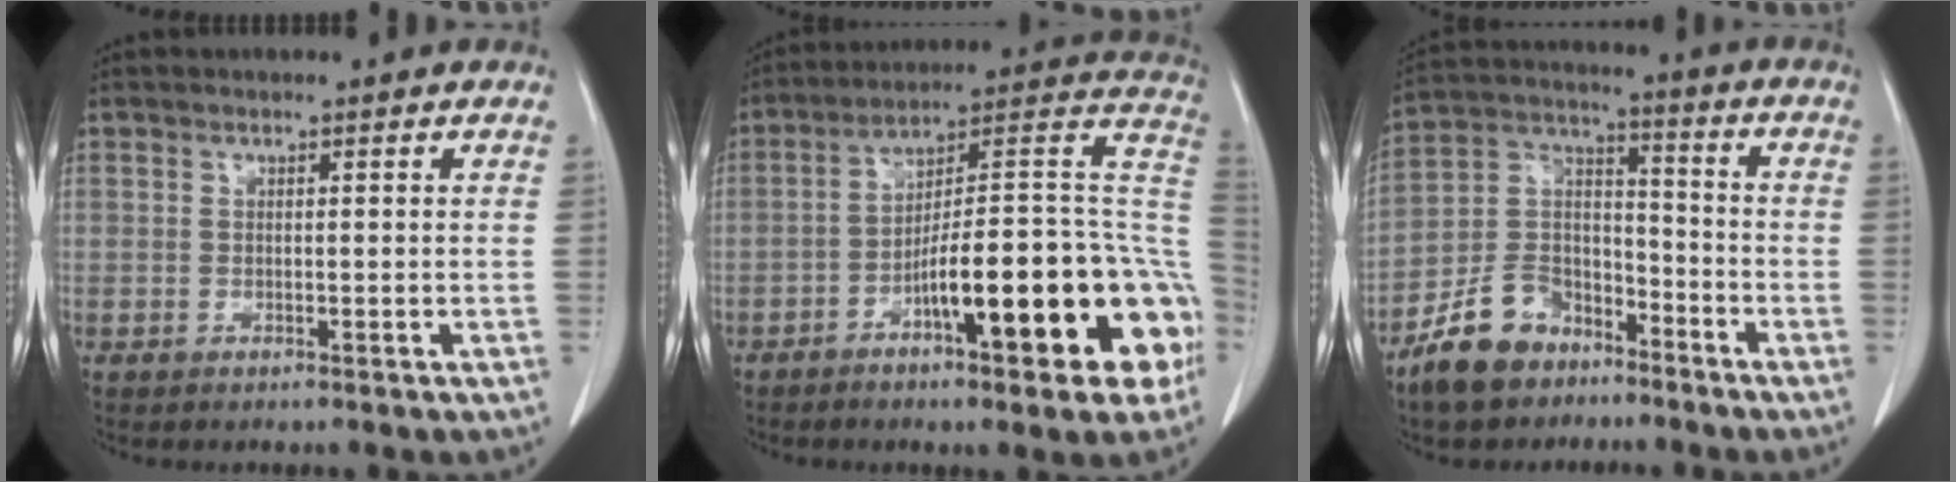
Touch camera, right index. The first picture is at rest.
{"total": 22.8, "force": [-8.4, 4.1, 20.8], "torque": [-0.218, 0.037, -0.119]}
{"total": 11.7, "force": [-8.3, 6.7, 4.6], "torque": [-0.102, 0.022, -0.155]}